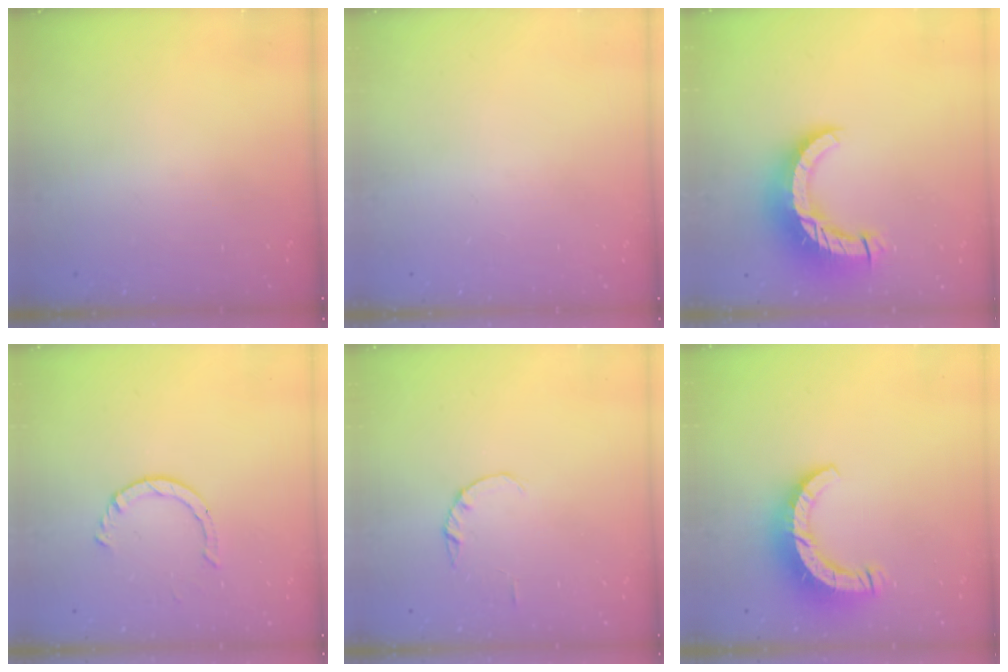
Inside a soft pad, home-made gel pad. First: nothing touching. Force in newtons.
{"total": 0.0}
{"total": 13.7, "press": 13.7, "slide": 1.3}
{"total": 2.3, "press": 2.3, "slide": 0.2}
{"total": 1.0, "press": 1.0, "slide": 0.2}
{"total": 9.6, "press": 9.6, "slide": 1.0}